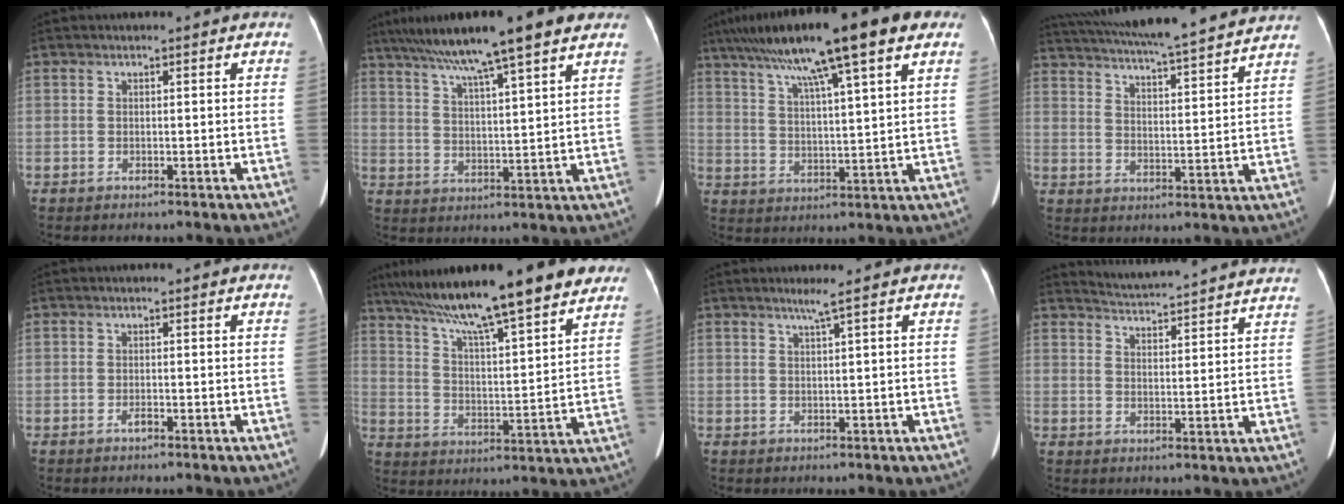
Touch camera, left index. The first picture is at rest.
{"total": 15.6, "force": [11.6, 0.5, 10.4], "torque": [-0.170, 0.037, 0.177]}
{"total": 18.5, "force": [11.8, 1.4, 14.2], "torque": [-0.232, 0.048, 0.176]}
{"total": 21.7, "force": [19.5, 0.9, 9.4], "torque": [-0.166, 0.014, 0.275]}
{"total": 0.9, "force": [-0.7, 0.3, 0.5], "torque": [-0.012, 0.000, -0.010]}
{"total": 22.6, "force": [17.9, 2.0, 13.7], "torque": [-0.230, 0.026, 0.270]}
{"total": 1.7, "force": [1.1, -0.7, 1.2], "torque": [-0.033, -0.005, 0.027]}
{"total": 18.2, "force": [17.5, 0.4, 4.7], "torque": [-0.077, -0.023, 0.220]}